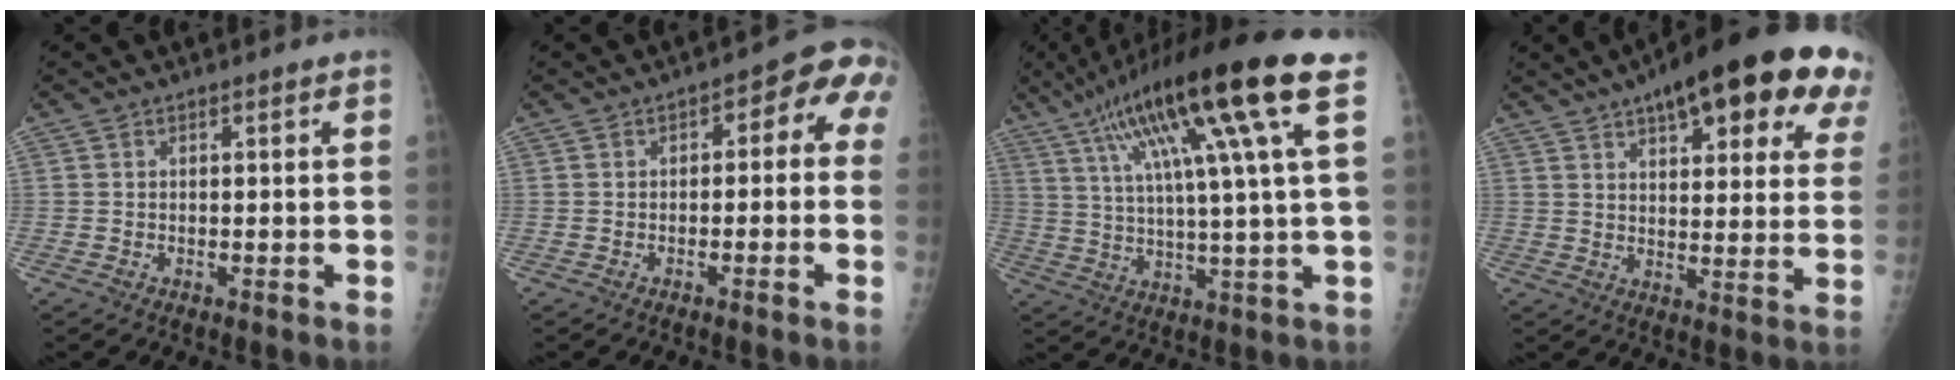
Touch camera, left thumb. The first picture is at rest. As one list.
[{"total": 5.8, "force": [-0.3, 3.6, 4.6], "torque": [-0.021, 0.035, -0.016]}, {"total": 21.1, "force": [10.1, 1.1, 18.4], "torque": [-0.311, -0.006, 0.165]}, {"total": 25.5, "force": [14.3, 8.8, 19.2], "torque": [-0.239, -0.012, 0.181]}]